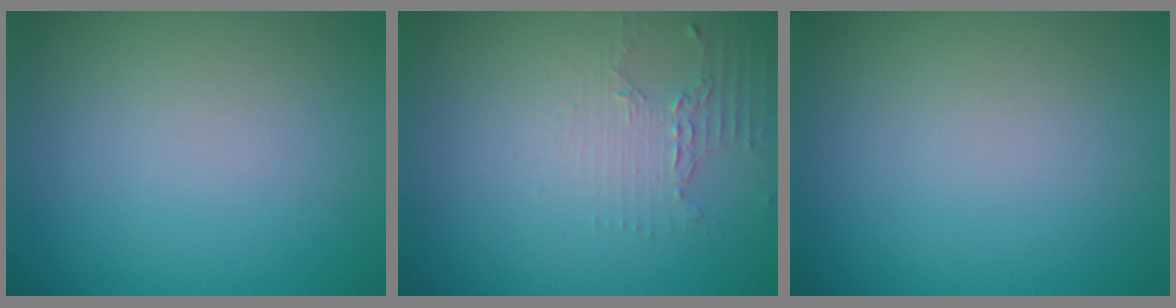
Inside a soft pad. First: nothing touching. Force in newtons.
{"total": 2.2, "press": 1.6, "slide": 1.5}
{"total": 0.0}